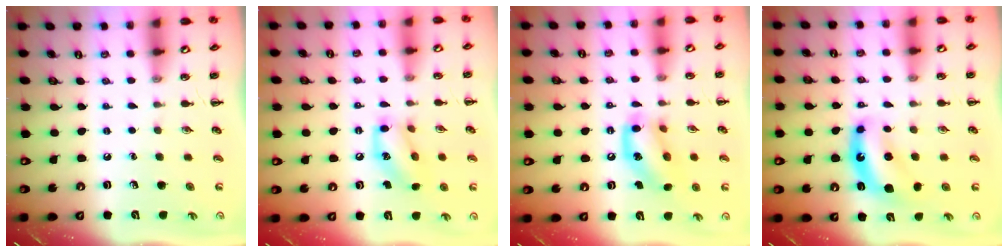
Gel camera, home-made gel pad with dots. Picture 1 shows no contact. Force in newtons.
{"total": 12.5, "press": 12.4, "slide": 2.0}
{"total": 14.4, "press": 14.1, "slide": 2.5}
{"total": 7.8, "press": 7.7, "slide": 1.4}